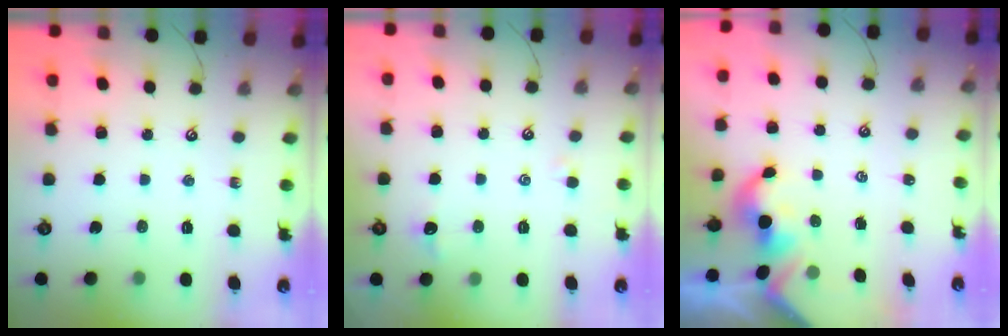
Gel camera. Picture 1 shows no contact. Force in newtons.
{"total": 0.6, "press": 0.2, "slide": 0.6}
{"total": 2.5, "press": 2.5, "slide": 0.2}